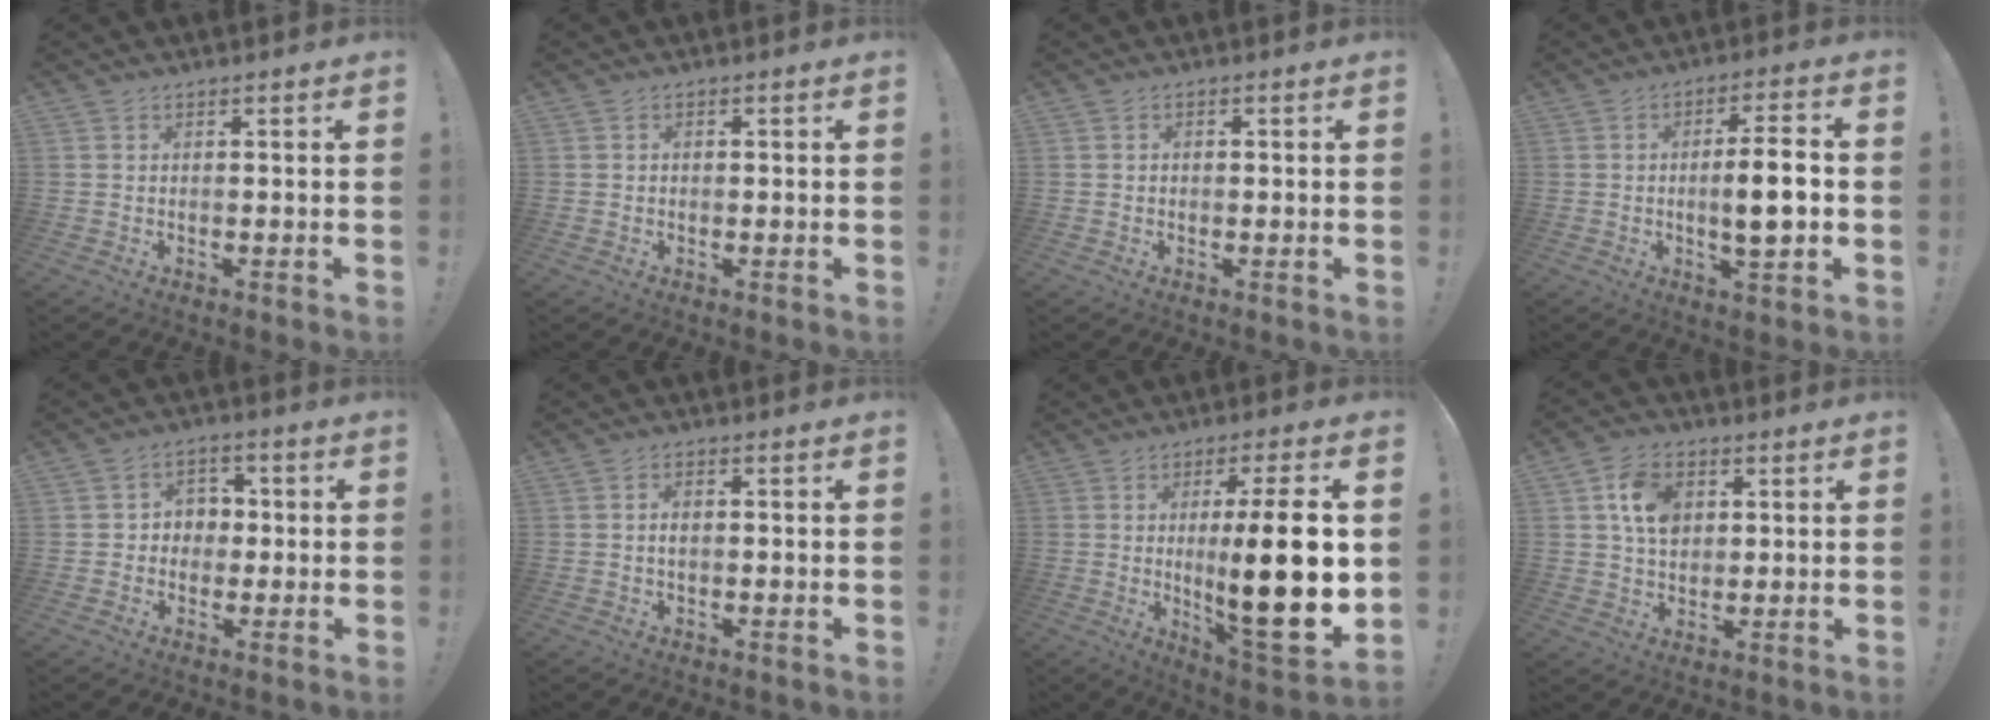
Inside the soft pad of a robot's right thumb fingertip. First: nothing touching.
{"total": 0.9, "force": [-0.3, 0.7, 0.5], "torque": [-0.015, 0.006, -0.004]}
{"total": 1.0, "force": [-0.4, 0.8, 0.5], "torque": [-0.016, 0.007, -0.006]}
{"total": 9.8, "force": [-1.2, 1.7, 9.6], "torque": [-0.151, -0.003, -0.027]}
{"total": 2.3, "force": [-0.7, 2.0, 1.0], "torque": [-0.016, 0.005, -0.014]}
{"total": 1.8, "force": [-0.1, 1.0, 1.6], "torque": [-0.022, 0.002, -0.004]}
{"total": 21.3, "force": [0.7, 3.5, 21.0], "torque": [-0.340, -0.027, 0.009]}
{"total": 10.3, "force": [3.2, 7.7, 6.0], "torque": [-0.100, 0.010, 0.064]}